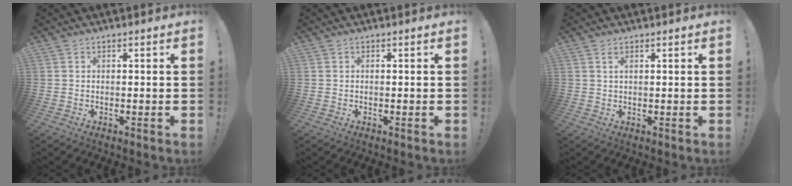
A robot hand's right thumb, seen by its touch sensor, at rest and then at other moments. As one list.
[{"total": 0.0}, {"total": 1.5, "force": [0.8, 0.4, 1.2], "torque": [-0.023, 0.001, 0.013]}]